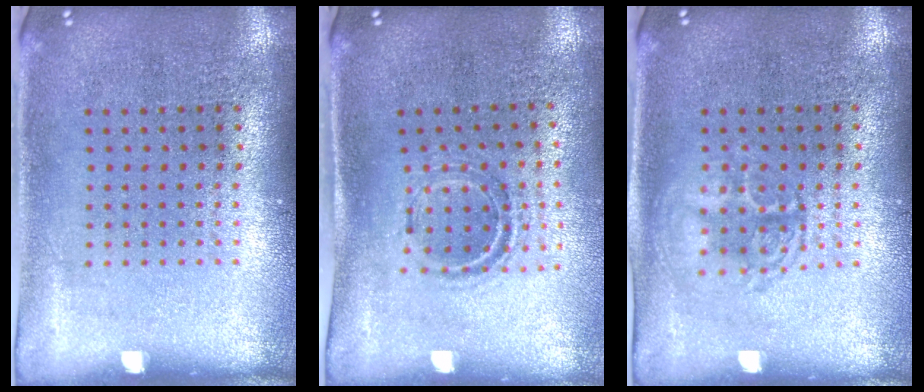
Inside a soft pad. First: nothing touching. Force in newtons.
{"total": 1.0, "press": 0.9, "slide": 0.3}
{"total": 1.3, "press": 1.3, "slide": 0.2}